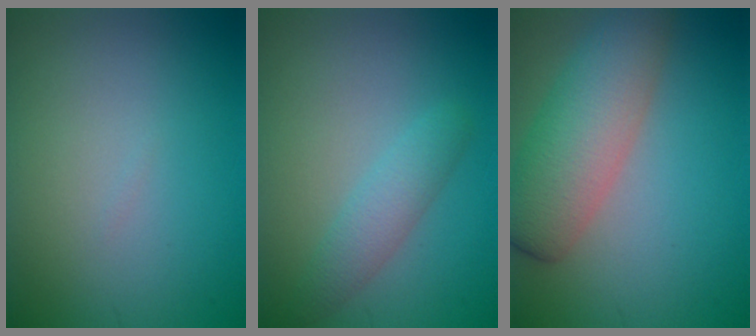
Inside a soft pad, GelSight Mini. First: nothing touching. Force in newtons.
{"total": 2.5, "press": 2.5, "slide": 0.1}
{"total": 6.9, "press": 6.9, "slide": 0.3}